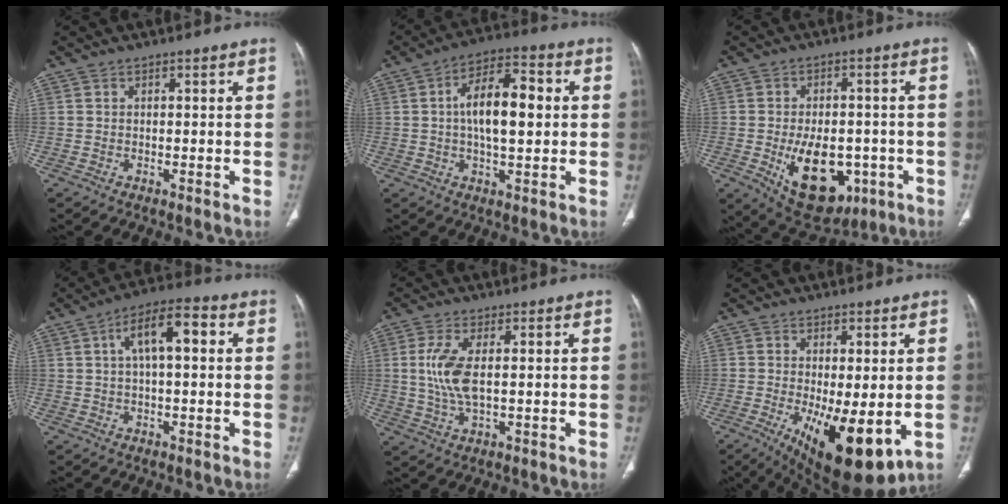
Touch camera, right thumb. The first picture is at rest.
{"total": 12.3, "force": [1.1, 5.4, 10.9], "torque": [-0.170, 0.019, 0.011]}
{"total": 15.7, "force": [-4.7, 9.6, 11.5], "torque": [-0.145, 0.008, -0.046]}
{"total": 9.2, "force": [2.0, 3.7, 8.2], "torque": [-0.135, 0.028, 0.024]}
{"total": 7.6, "force": [0.7, 3.0, 7.0], "torque": [-0.170, -0.004, 0.017]}
{"total": 14.4, "force": [-3.6, 5.4, 12.9], "torque": [-0.195, -0.030, -0.037]}